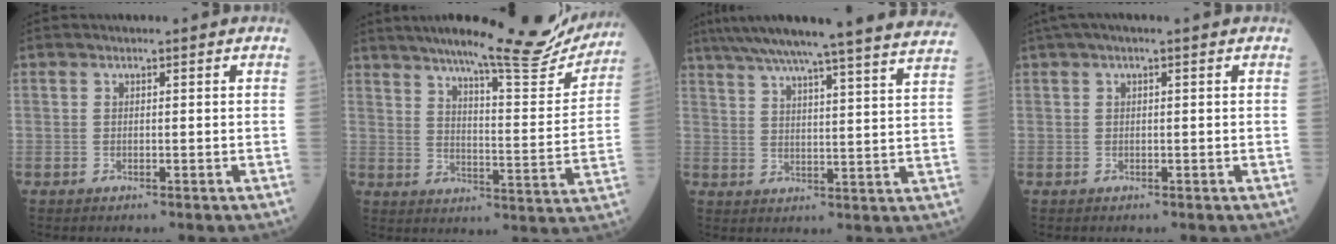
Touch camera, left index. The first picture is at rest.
{"total": 21.1, "force": [18.5, 2.0, 10.0], "torque": [-0.143, -0.034, 0.239]}
{"total": 25.9, "force": [23.5, -1.0, 10.8], "torque": [-0.178, -0.041, 0.296]}
{"total": 2.3, "force": [1.3, 0.1, 1.9], "torque": [-0.040, 0.028, 0.023]}